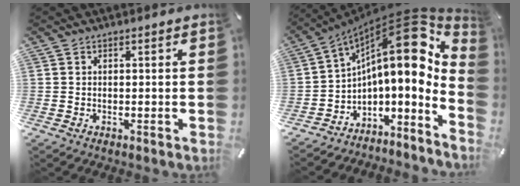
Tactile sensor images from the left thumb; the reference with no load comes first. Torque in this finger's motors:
{"motor_torque": [-0.40, 2.82, 0.95, -0.15, 0.60]}